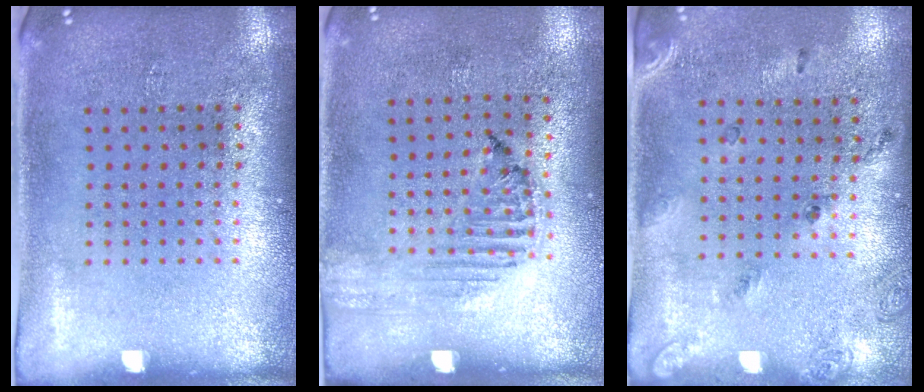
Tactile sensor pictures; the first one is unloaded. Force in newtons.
{"total": 1.2, "press": 1.2, "slide": 0.2}
{"total": 1.7, "press": 1.1, "slide": 1.3}